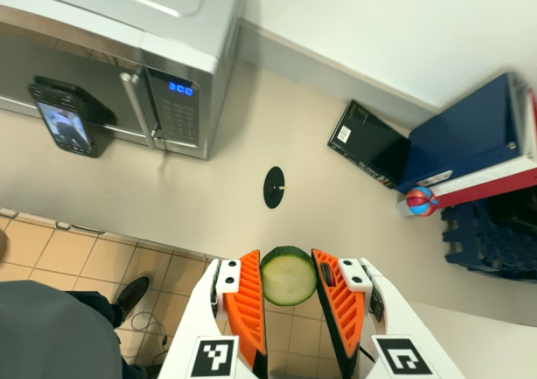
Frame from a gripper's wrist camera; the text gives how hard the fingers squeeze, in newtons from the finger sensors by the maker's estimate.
{"total": 8.9, "left": 9.1, "right": 8.7}